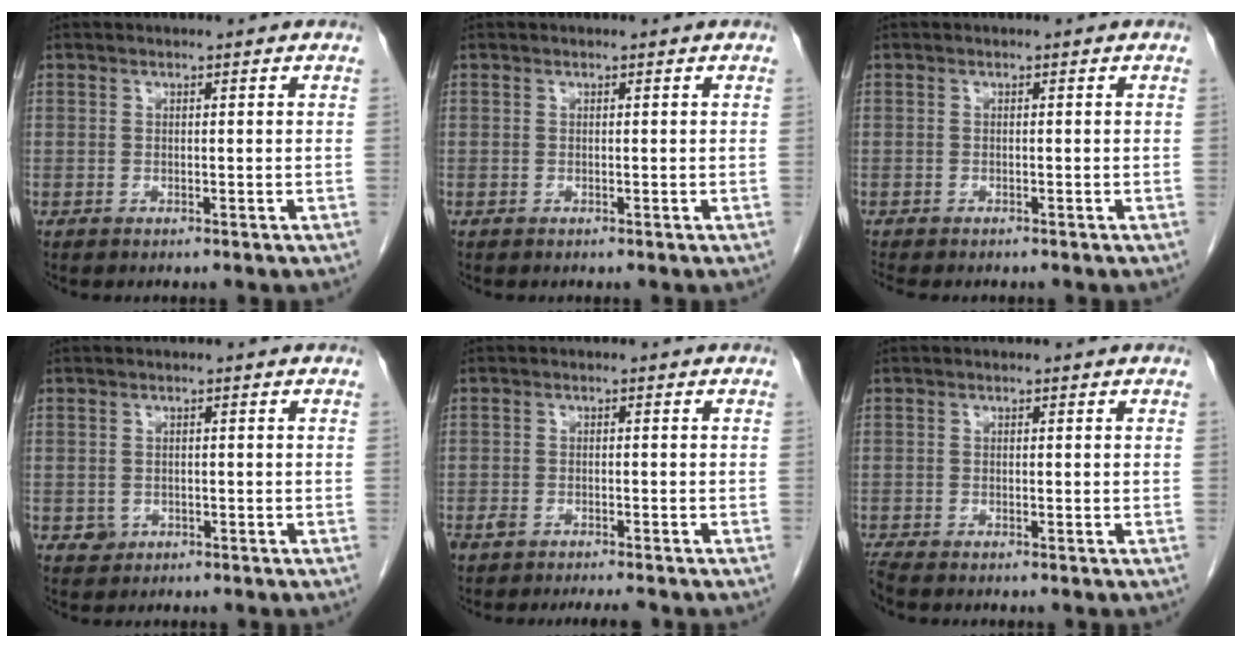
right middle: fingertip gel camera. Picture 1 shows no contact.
{"total": 0.0}
{"total": 3.7, "force": [-3.2, 1.0, 1.5], "torque": [-0.021, -0.008, -0.042]}
{"total": 1.5, "force": [-0.5, 1.4, 0.3], "torque": [-0.002, 0.005, -0.005]}
{"total": 4.6, "force": [-3.9, 1.0, 2.3], "torque": [-0.036, -0.004, -0.059]}
{"total": 0.9, "force": [-0.9, -0.1, 0.1], "torque": [-0.011, -0.006, -0.018]}